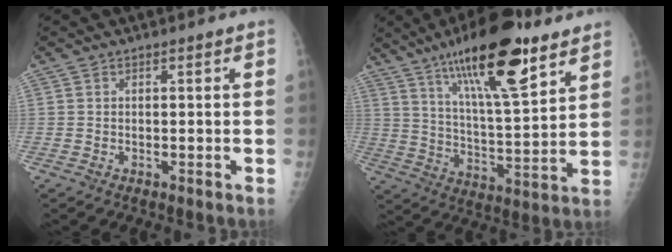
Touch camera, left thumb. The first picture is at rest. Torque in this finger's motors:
{"motor_torque": [1.06, 0.18, 1.40, -1.35, 0.38]}